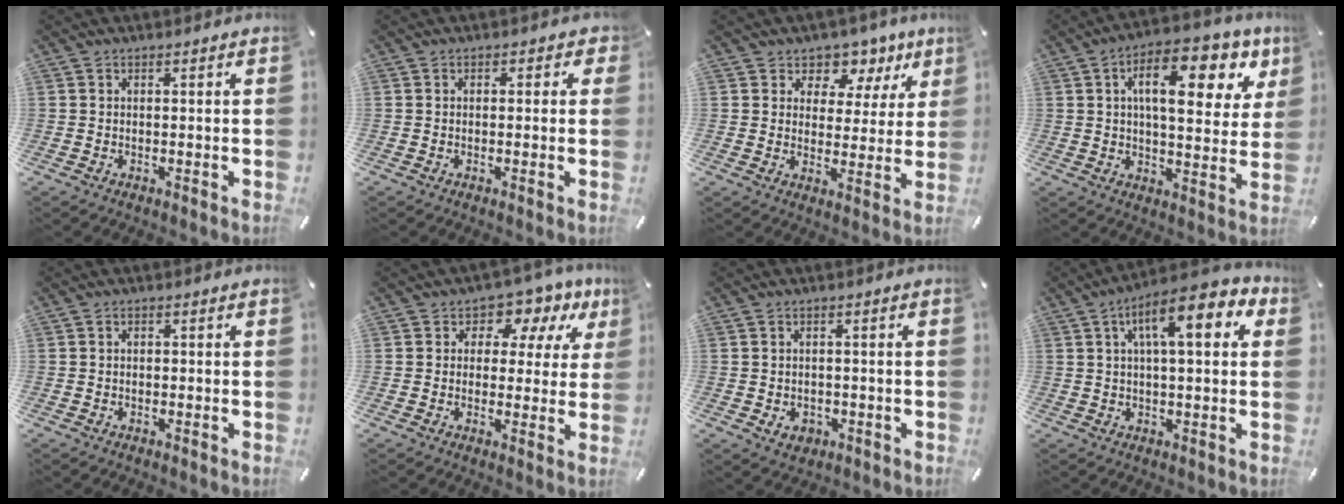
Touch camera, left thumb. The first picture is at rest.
{"total": 1.3, "force": [-0.3, 1.1, 0.7], "torque": [-0.005, 0.004, -0.009]}
{"total": 7.4, "force": [5.1, 5.0, 1.8], "torque": [-0.020, -0.047, 0.085]}
{"total": 17.4, "force": [7.4, 7.8, 13.7], "torque": [-0.205, -0.022, 0.117]}
{"total": 0.8, "force": [-0.1, 0.5, 0.6], "torque": [-0.012, 0.003, -0.004]}
{"total": 7.3, "force": [3.0, 5.5, 3.8], "torque": [-0.054, -0.019, 0.048]}
{"total": 3.3, "force": [-1.1, 2.8, 1.5], "torque": [-0.017, 0.001, -0.019]}
{"total": 12.5, "force": [4.6, 4.1, 10.9], "torque": [-0.177, -0.012, 0.074]}